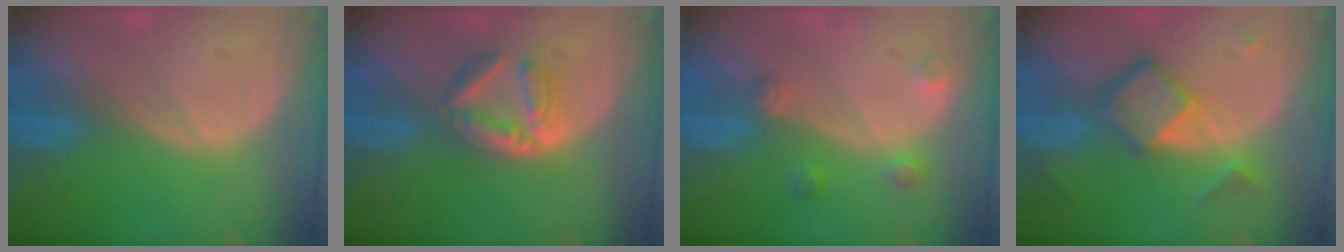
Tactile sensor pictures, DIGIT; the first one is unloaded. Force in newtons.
{"total": 5.2, "press": 5.0, "slide": 1.5}
{"total": 2.7, "press": 2.6, "slide": 0.5}
{"total": 6.8, "press": 5.9, "slide": 3.4}